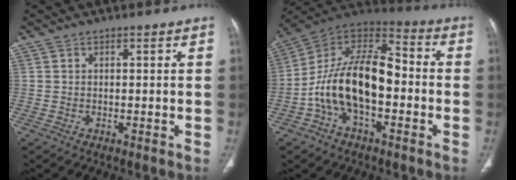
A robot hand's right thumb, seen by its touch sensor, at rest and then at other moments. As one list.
[{"total": 18.4, "force": [-3.6, 10.1, 14.9], "torque": [-0.258, 0.053, -0.067]}]